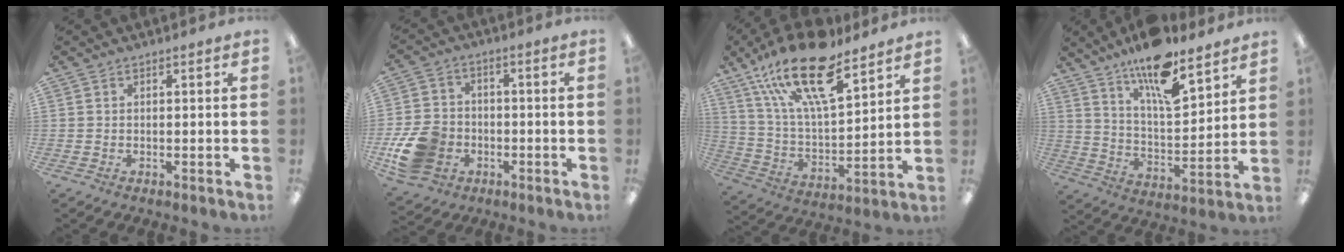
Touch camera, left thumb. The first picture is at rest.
{"total": 12.3, "force": [-4.3, 9.5, 6.5], "torque": [-0.141, 0.028, -0.075]}
{"total": 23.0, "force": [14.8, 8.6, 15.4], "torque": [-0.280, -0.076, 0.257]}
{"total": 15.3, "force": [11.6, 4.6, 8.9], "torque": [-0.146, -0.071, 0.196]}